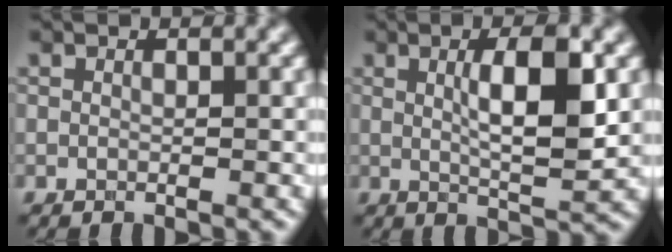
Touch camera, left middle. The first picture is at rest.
{"total": 6.1, "force": [1.0, 1.2, 5.9], "torque": [-0.091, 0.005, 0.018]}